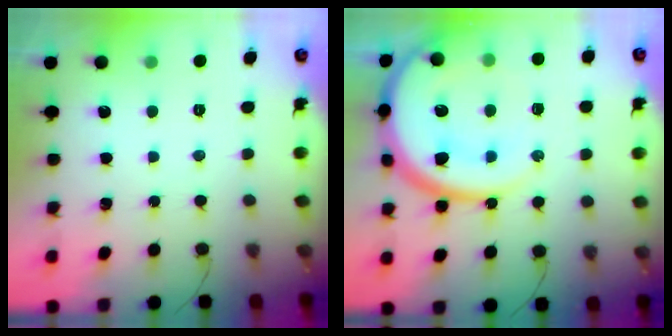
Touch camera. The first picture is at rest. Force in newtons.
{"total": 23.5, "press": 23.3, "slide": 3.2}